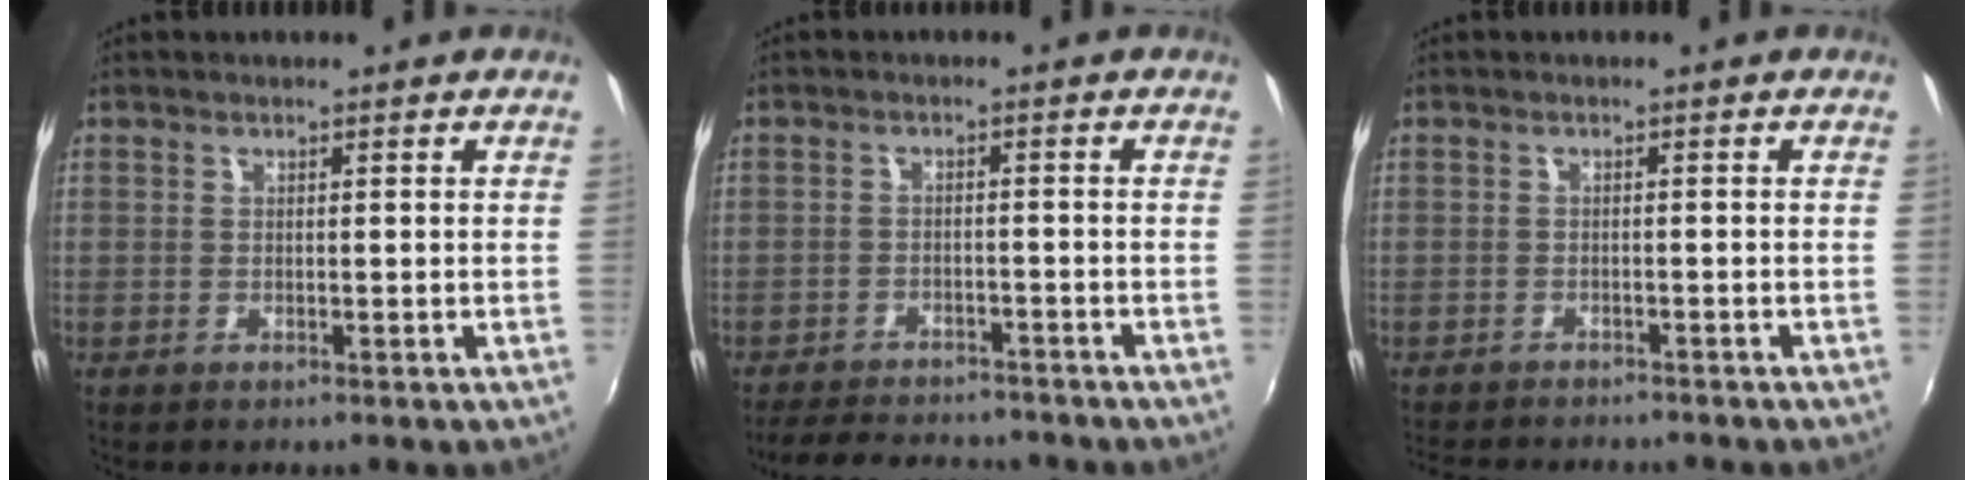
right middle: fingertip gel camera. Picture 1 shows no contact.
{"total": 11.3, "force": [-10.1, 3.2, 3.8], "torque": [-0.095, 0.001, -0.147]}
{"total": 7.3, "force": [-6.8, 1.4, 2.4], "torque": [-0.061, -0.015, -0.102]}